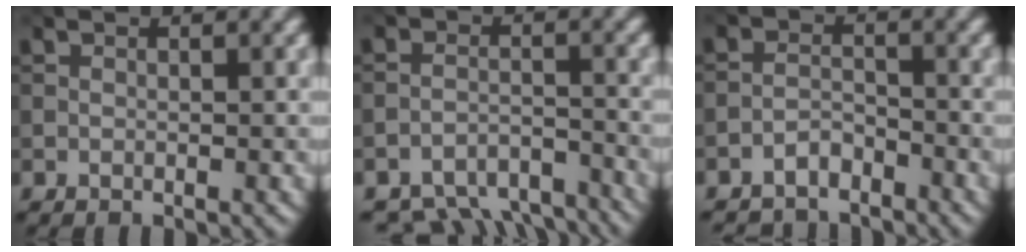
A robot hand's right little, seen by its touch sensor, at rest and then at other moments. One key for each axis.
{"total": 8.6, "fx": -8.0, "fy": 2.8, "fz": 1.7, "tx": -0.019, "ty": -0.014, "tz": -0.113}
{"total": 2.9, "fx": -2.6, "fy": 1.1, "fz": 0.5, "tx": -0.005, "ty": 0.003, "tz": -0.056}